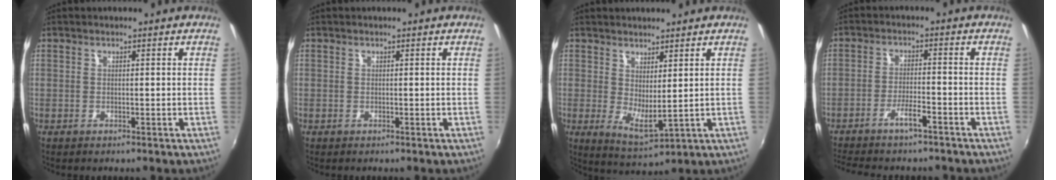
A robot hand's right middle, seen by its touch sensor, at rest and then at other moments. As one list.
[{"total": 0.0}, {"total": 5.6, "force": [2.2, 1.9, 4.9], "torque": [-0.082, -0.020, 0.041]}, {"total": 7.0, "force": [-5.9, 1.0, 3.7], "torque": [-0.089, -0.001, -0.099]}]